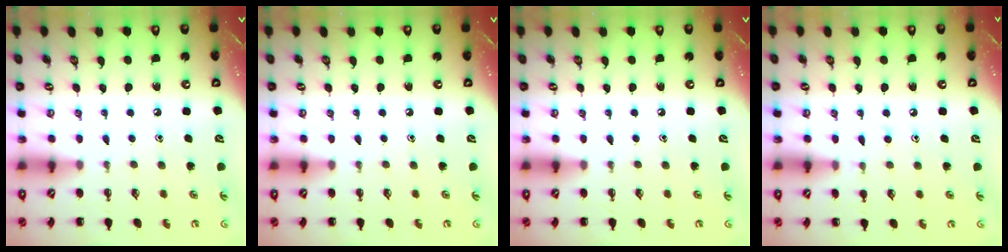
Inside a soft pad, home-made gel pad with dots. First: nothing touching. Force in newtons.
{"total": 0.0}
{"total": 0.0}
{"total": 4.5, "press": 4.1, "slide": 1.6}